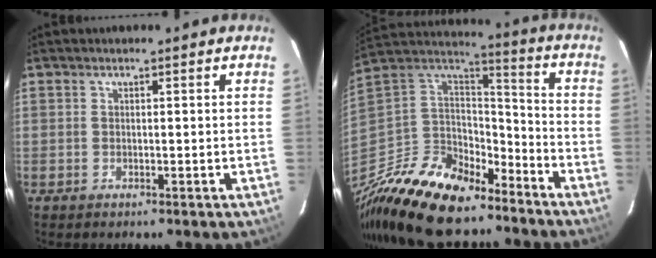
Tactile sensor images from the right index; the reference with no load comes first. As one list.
[{"total": 22.9, "force": [-16.6, 10.5, 11.7], "torque": [-0.271, 0.002, -0.283]}]